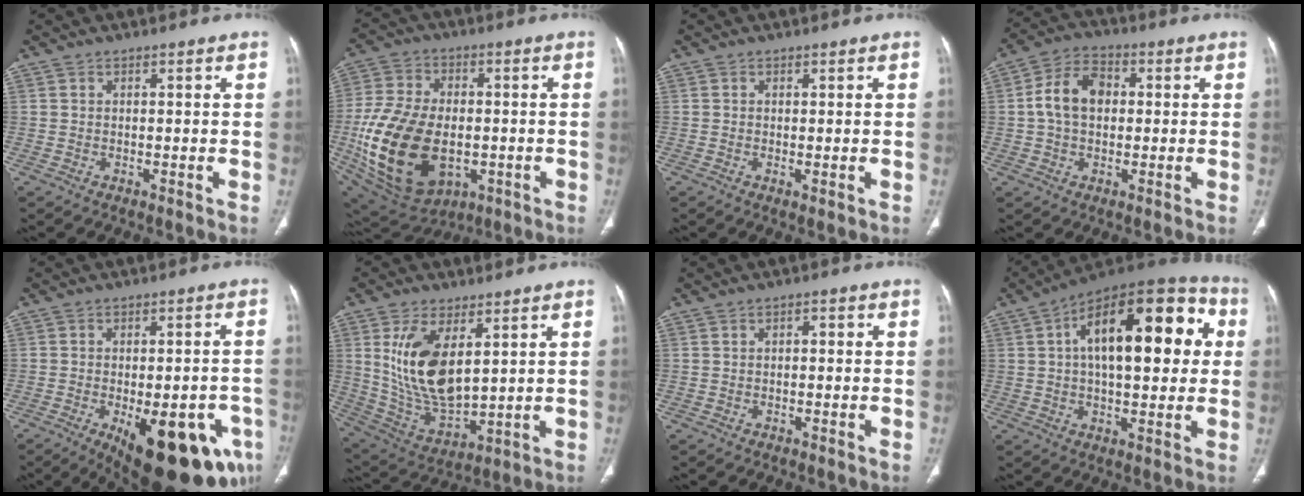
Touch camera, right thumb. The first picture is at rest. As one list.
[{"total": 24.2, "force": [-4.5, 15.3, 18.2], "torque": [-0.349, -0.003, -0.051]}, {"total": 0.9, "force": [-0.1, 0.3, 0.8], "torque": [-0.021, -0.005, -0.002]}, {"total": 9.2, "force": [0.7, 6.4, 6.6], "torque": [-0.115, 0.023, 0.005]}, {"total": 21.8, "force": [-9.1, 8.9, 17.7], "torque": [-0.166, 0.006, -0.106]}, {"total": 15.4, "force": [4.5, 7.6, 12.6], "torque": [-0.234, -0.025, 0.107]}, {"total": 1.4, "force": [0.1, 0.8, 1.2], "torque": [-0.015, 0.004, -0.003]}, {"total": 24.5, "force": [5.0, 11.4, 21.1], "torque": [-0.288, 0.034, 0.067]}]